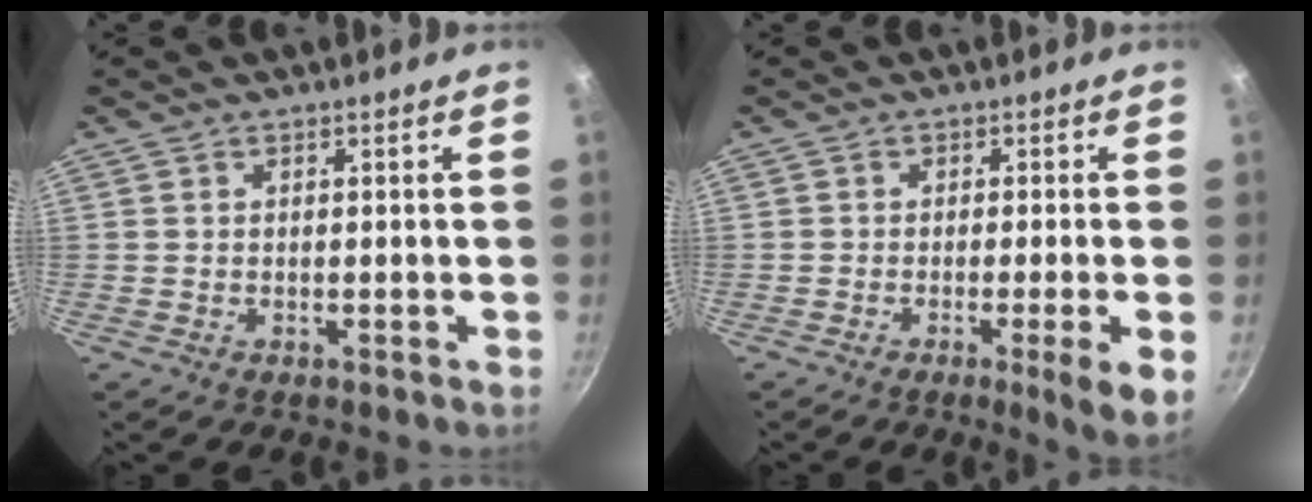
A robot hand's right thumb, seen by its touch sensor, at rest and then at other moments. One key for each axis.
{"total": 5.9, "fx": -1.8, "fy": 0.3, "fz": 5.6, "tx": -0.087, "ty": 0.000, "tz": -0.027}